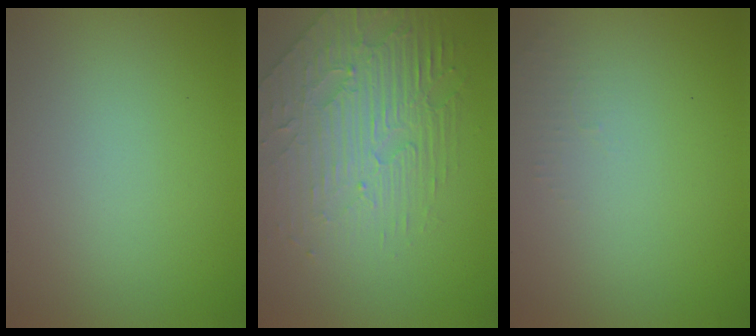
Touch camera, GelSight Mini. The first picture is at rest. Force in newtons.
{"total": 4.6, "press": 4.2, "slide": 1.9}
{"total": 1.0, "press": 0.9, "slide": 0.3}